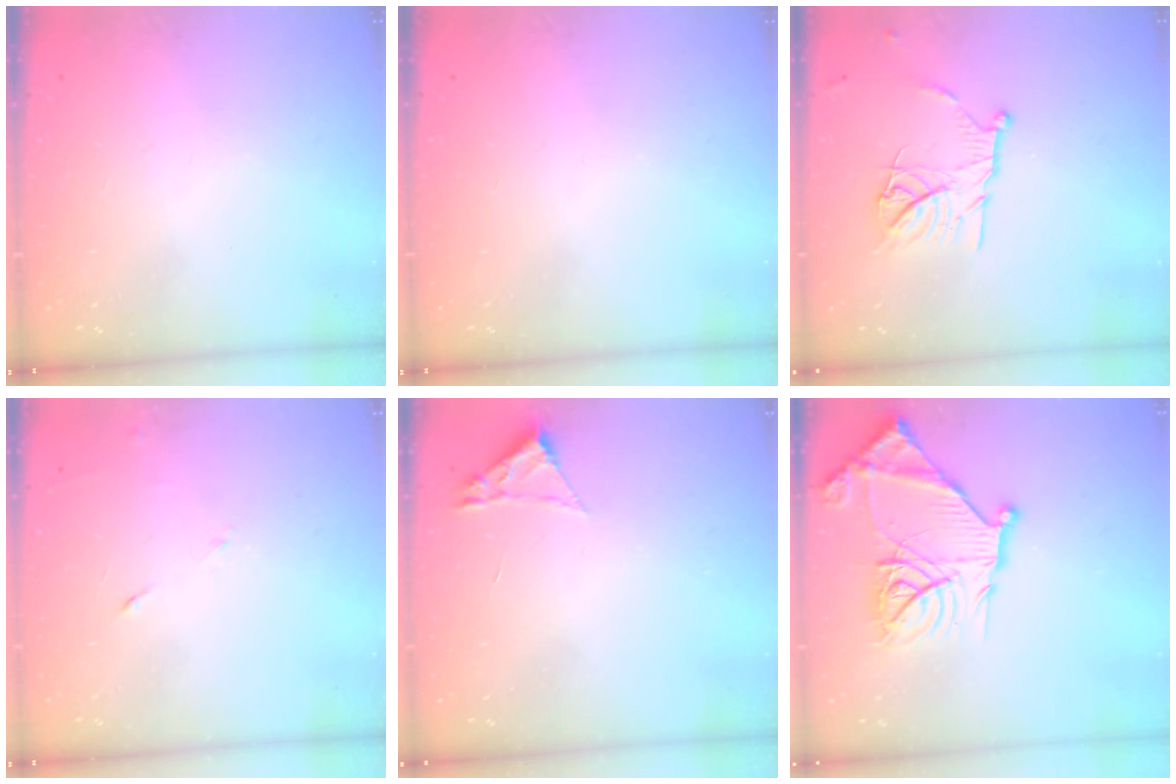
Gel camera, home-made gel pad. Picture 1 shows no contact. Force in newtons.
{"total": 0.0}
{"total": 12.8, "press": 12.8, "slide": 1.1}
{"total": 3.9, "press": 3.8, "slide": 0.8}
{"total": 1.8, "press": 1.8, "slide": 0.2}
{"total": 22.8, "press": 22.6, "slide": 2.3}